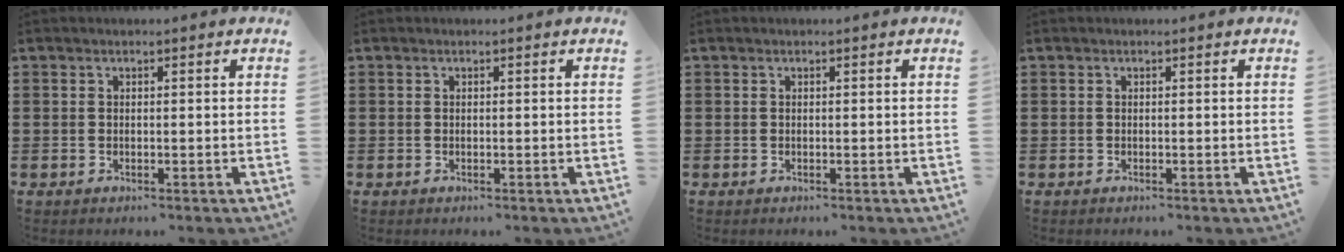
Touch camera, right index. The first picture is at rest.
{"total": 0.0}
{"total": 0.0}
{"total": 0.0}